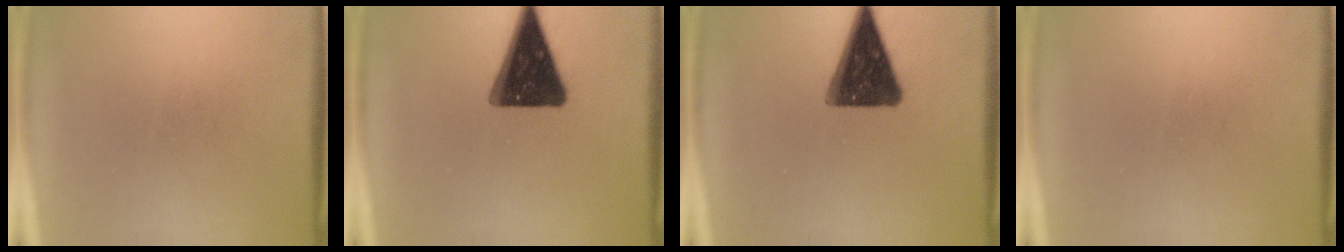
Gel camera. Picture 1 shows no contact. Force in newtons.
{"total": 15.4}
{"total": 13.8}
{"total": 0.0}